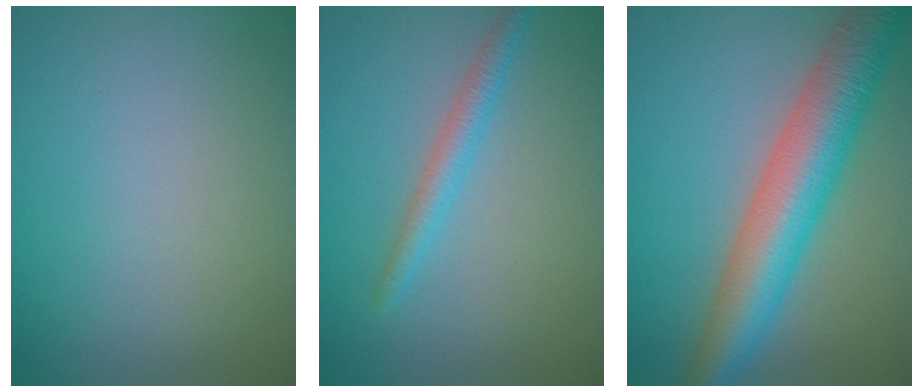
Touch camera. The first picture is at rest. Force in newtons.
{"total": 2.2, "press": 2.2, "slide": 0.0}
{"total": 8.4, "press": 8.4, "slide": 0.3}